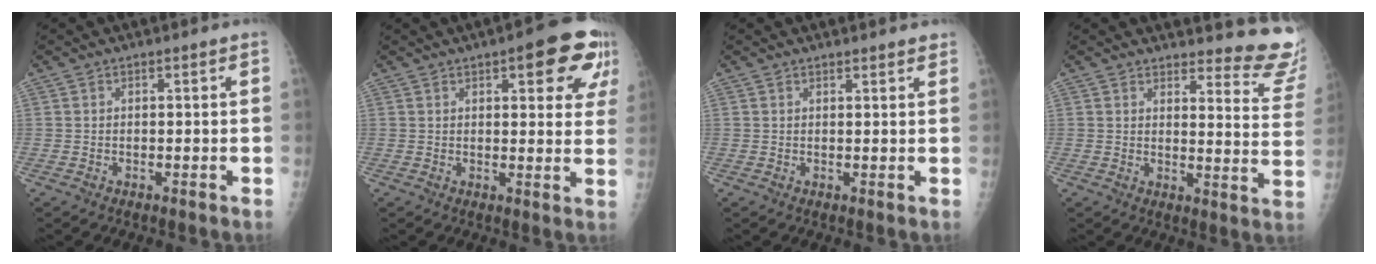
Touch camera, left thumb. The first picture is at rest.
{"total": 12.6, "force": [6.0, 4.5, 10.2], "torque": [-0.084, -0.017, 0.064]}
{"total": 2.1, "force": [2.0, 0.5, 0.7], "torque": [0.002, -0.005, 0.022]}
{"total": 13.9, "force": [13.3, 2.8, 2.7], "torque": [0.009, -0.142, 0.124]}